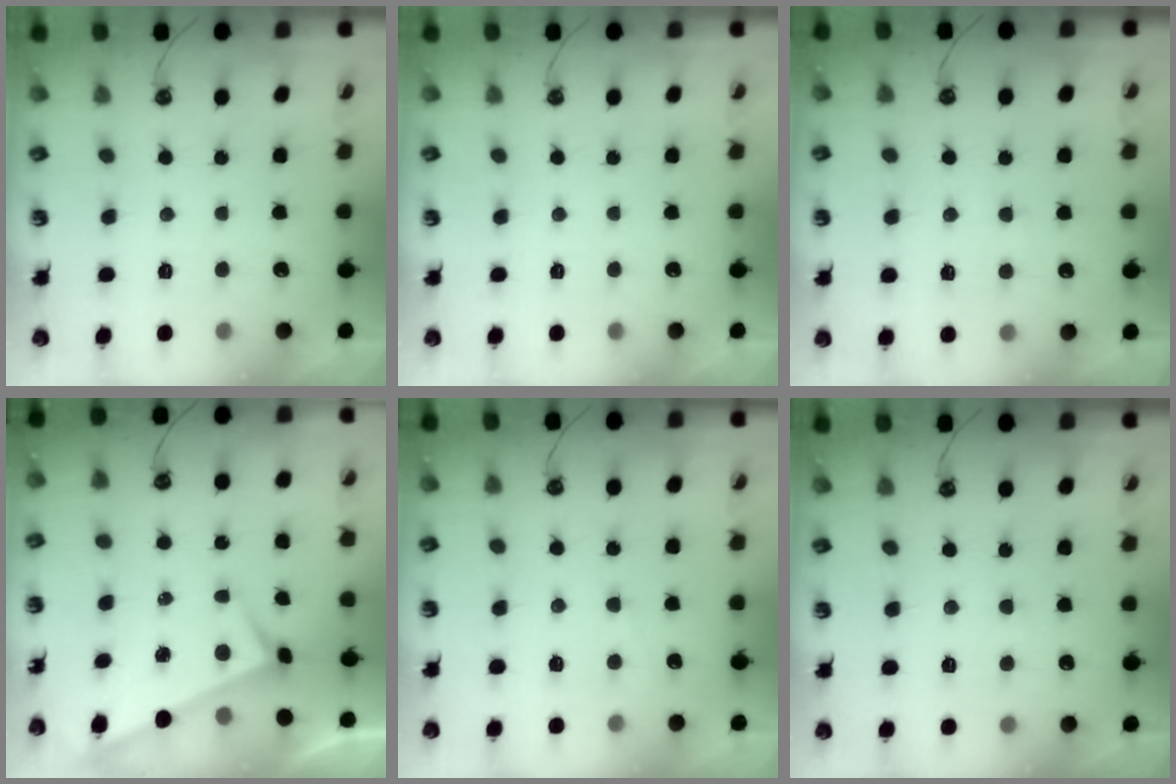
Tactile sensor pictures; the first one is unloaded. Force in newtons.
{"total": 0.0}
{"total": 0.8, "press": 0.1, "slide": 0.8}
{"total": 3.6, "press": 3.5, "slide": 0.5}
{"total": 1.2, "press": 1.1, "slide": 0.6}
{"total": 0.6, "press": 0.5, "slide": 0.4}